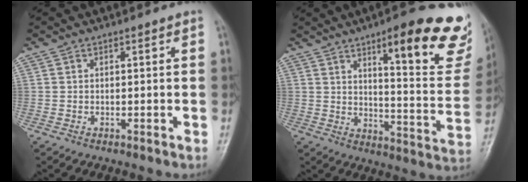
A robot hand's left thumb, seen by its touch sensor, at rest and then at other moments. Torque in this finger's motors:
{"motor_torque": [1.13, 1.02, 1.57, -1.21, 0.07]}